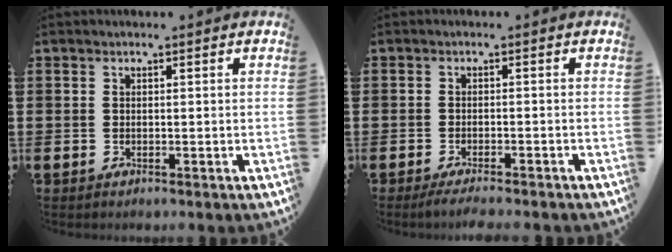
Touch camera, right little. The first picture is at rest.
{"total": 2.0, "force": [-1.8, 0.0, 0.9], "torque": [-0.014, 0.004, -0.034]}